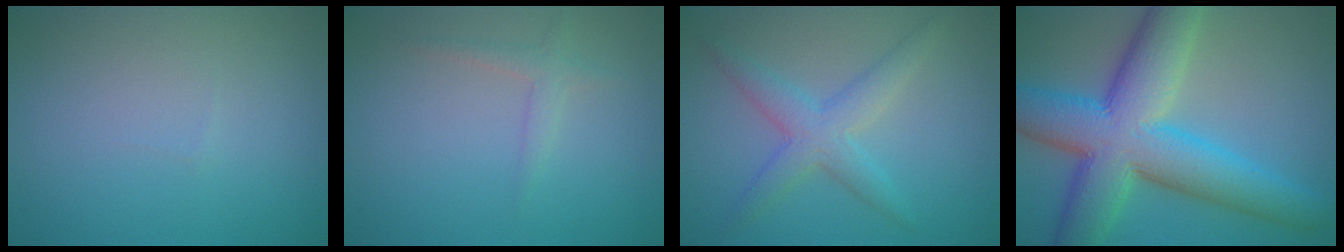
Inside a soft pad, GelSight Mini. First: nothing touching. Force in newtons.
{"total": 1.4, "press": 1.4, "slide": 0.0}
{"total": 3.4, "press": 3.4, "slide": 0.2}
{"total": 12.0, "press": 12.0, "slide": 0.5}